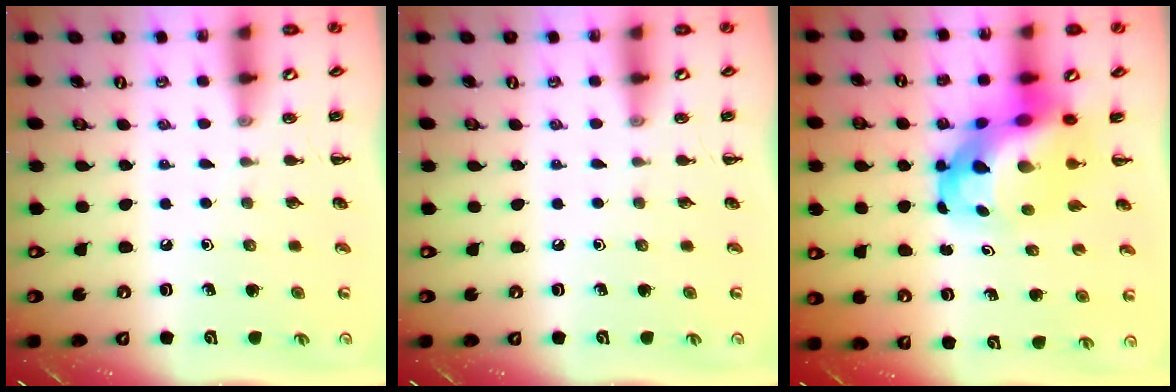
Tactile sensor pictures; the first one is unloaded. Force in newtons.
{"total": 0.0}
{"total": 11.8, "press": 11.3, "slide": 3.1}